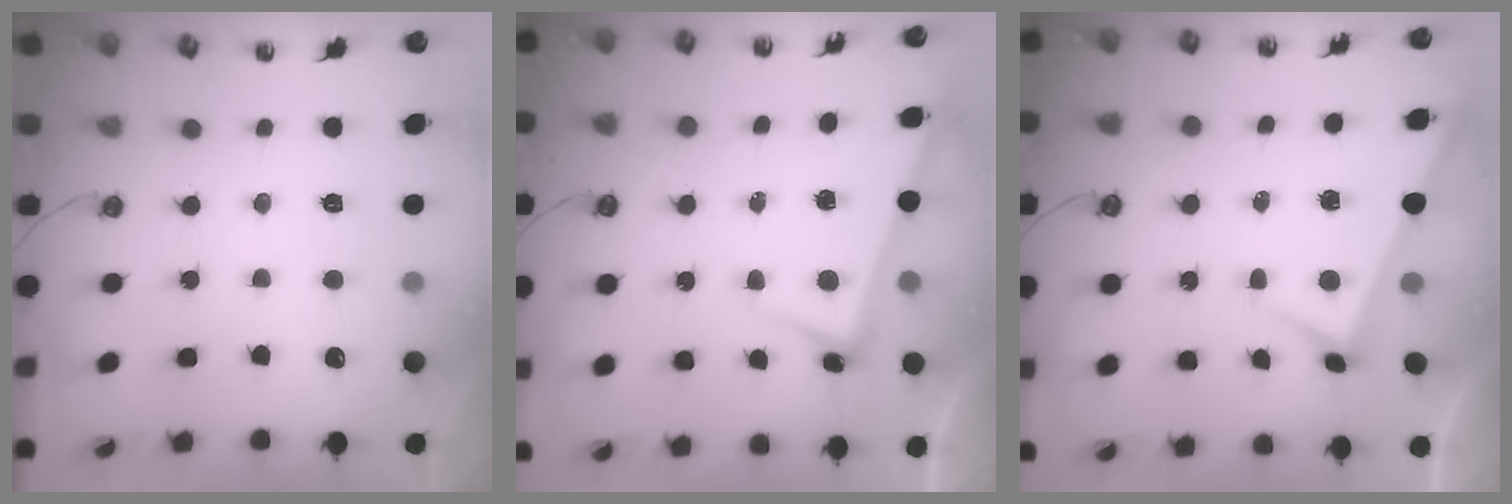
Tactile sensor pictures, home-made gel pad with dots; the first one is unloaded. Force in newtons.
{"total": 2.7, "press": 2.6, "slide": 0.7}
{"total": 2.9, "press": 2.9, "slide": 0.1}